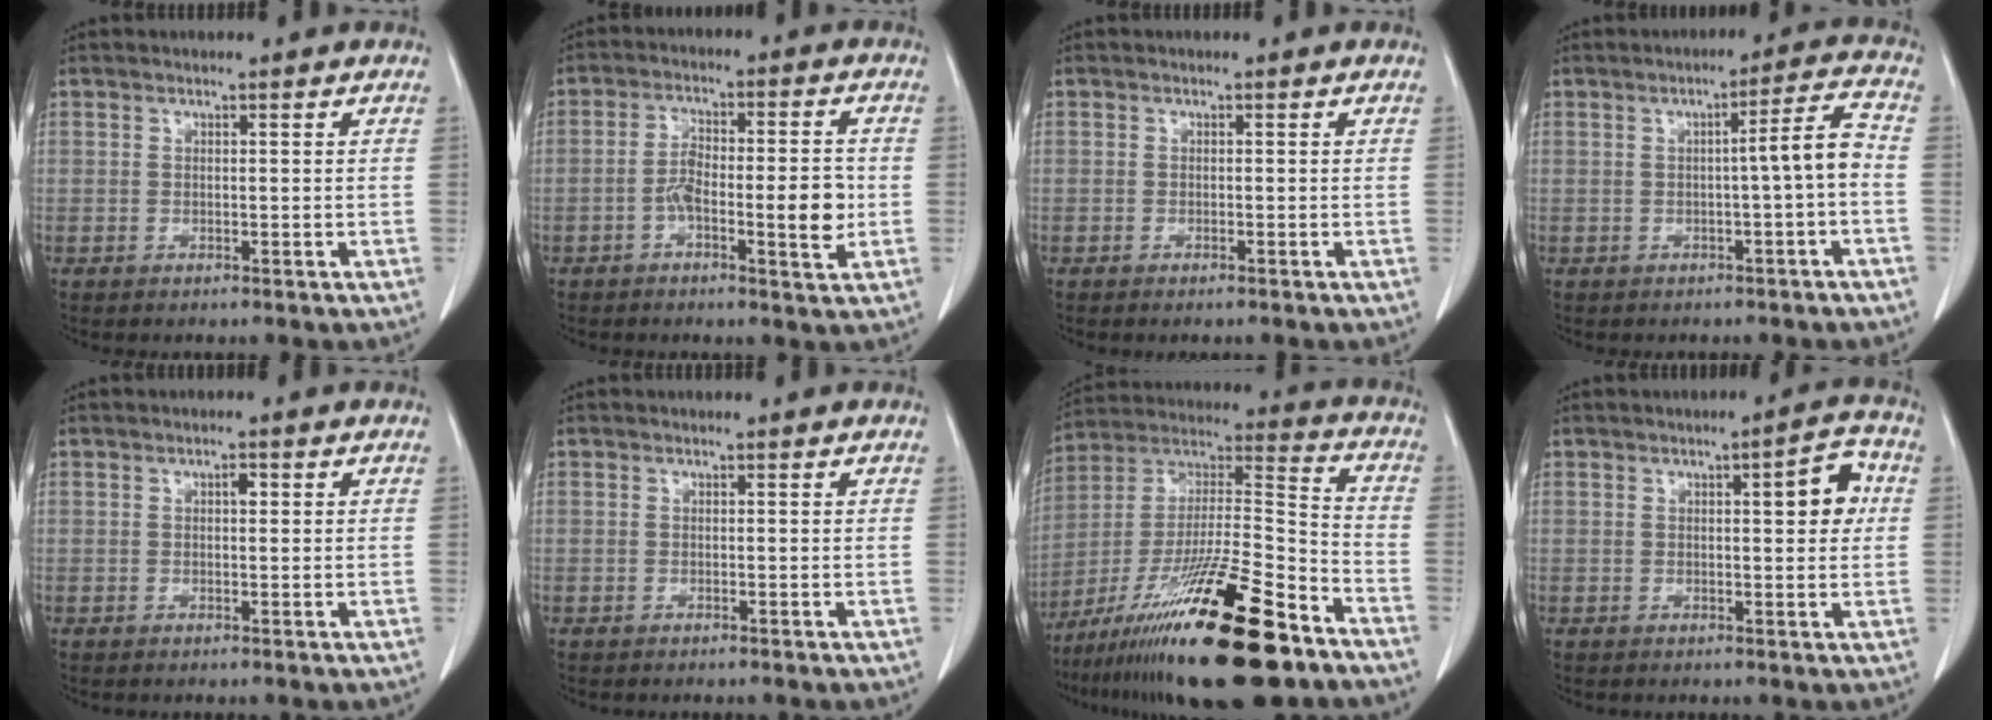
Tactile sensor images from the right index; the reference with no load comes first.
{"total": 8.6, "force": [-2.0, 2.2, 8.0], "torque": [-0.131, 0.014, -0.032]}
{"total": 0.7, "force": [-0.6, 0.0, 0.4], "torque": [-0.012, -0.001, -0.008]}
{"total": 5.0, "force": [-1.0, -0.3, 4.9], "torque": [-0.066, 0.014, -0.015]}
{"total": 1.1, "force": [0.3, 0.5, 1.0], "torque": [-0.015, 0.003, 0.004]}
{"total": 0.0}
{"total": 26.0, "force": [-16.7, 3.1, 19.7], "torque": [-0.324, -0.024, -0.287]}
{"total": 5.3, "force": [1.1, 1.4, 5.0], "torque": [-0.064, 0.013, 0.012]}